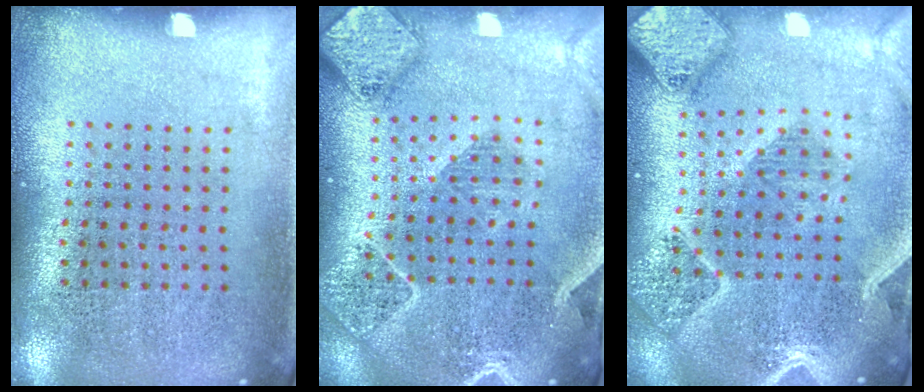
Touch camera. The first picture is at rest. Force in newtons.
{"total": 2.3, "press": 2.1, "slide": 0.9}
{"total": 2.9, "press": 2.6, "slide": 1.4}